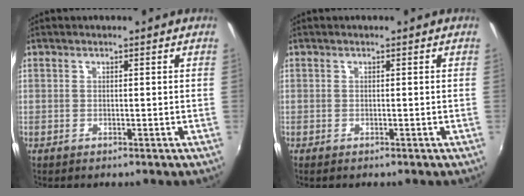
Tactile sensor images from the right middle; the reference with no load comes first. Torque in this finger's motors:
{"motor_torque": [0.47, -0.83, 0.02, 0.07]}